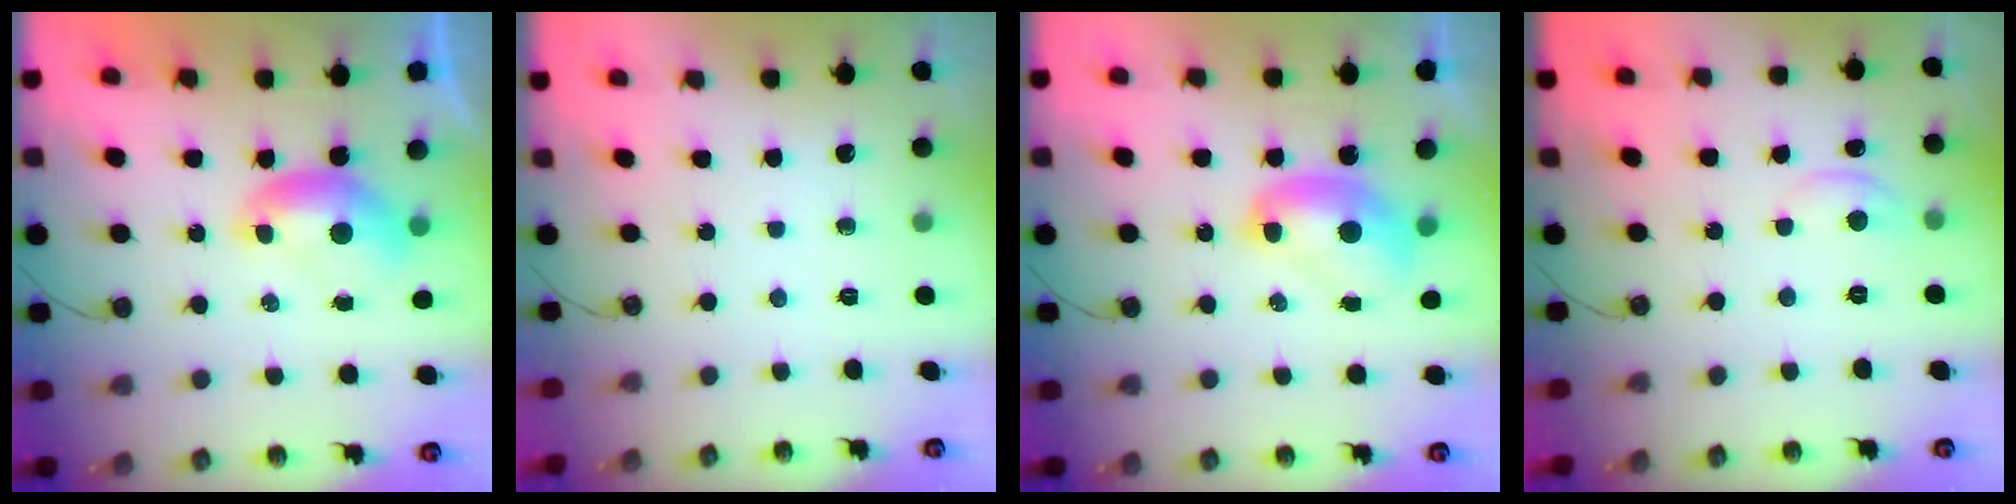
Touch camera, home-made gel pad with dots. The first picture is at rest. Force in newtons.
{"total": 0.0}
{"total": 2.5, "press": 2.5, "slide": 0.2}
{"total": 1.1, "press": 1.1, "slide": 0.2}